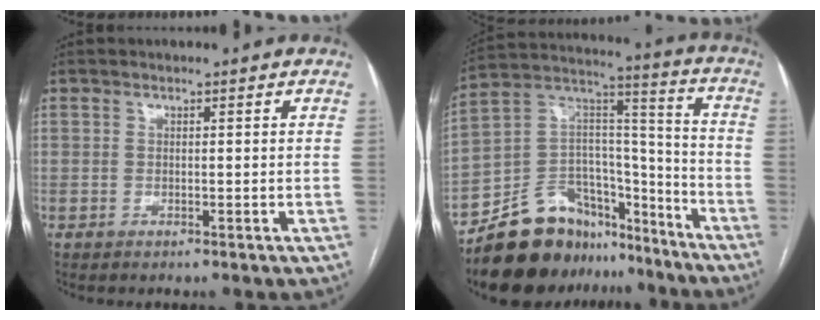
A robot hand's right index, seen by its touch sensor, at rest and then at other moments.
{"total": 19.5, "force": [-15.9, 9.2, 6.5], "torque": [-0.104, 0.065, -0.262]}